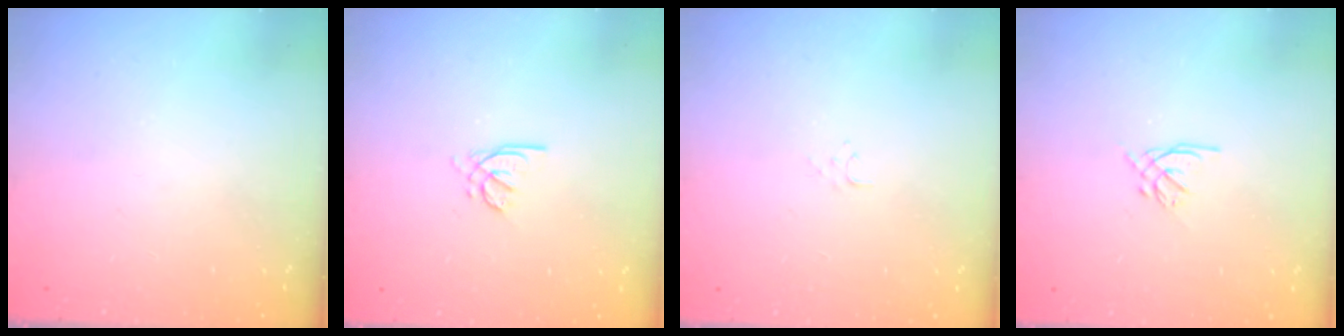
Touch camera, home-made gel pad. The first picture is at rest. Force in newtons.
{"total": 2.4, "press": 2.4, "slide": 0.6}
{"total": 4.1, "press": 4.1, "slide": 0.6}
{"total": 1.6, "press": 1.5, "slide": 0.5}